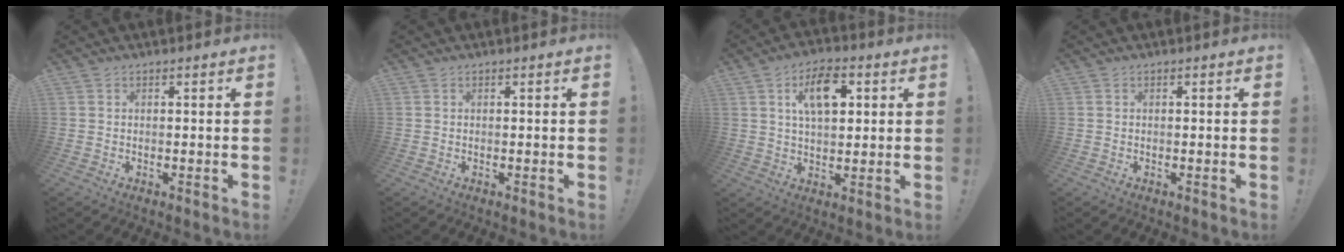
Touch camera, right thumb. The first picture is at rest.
{"total": 0.0}
{"total": 11.3, "force": [4.0, 6.4, 8.5], "torque": [-0.122, 0.002, 0.067]}
{"total": 0.0}